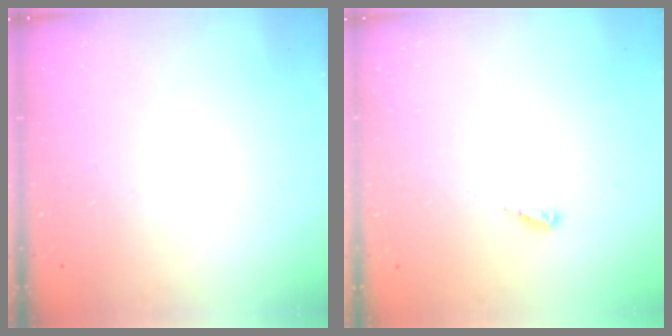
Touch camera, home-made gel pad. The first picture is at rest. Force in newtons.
{"total": 3.9, "press": 3.9, "slide": 0.2}